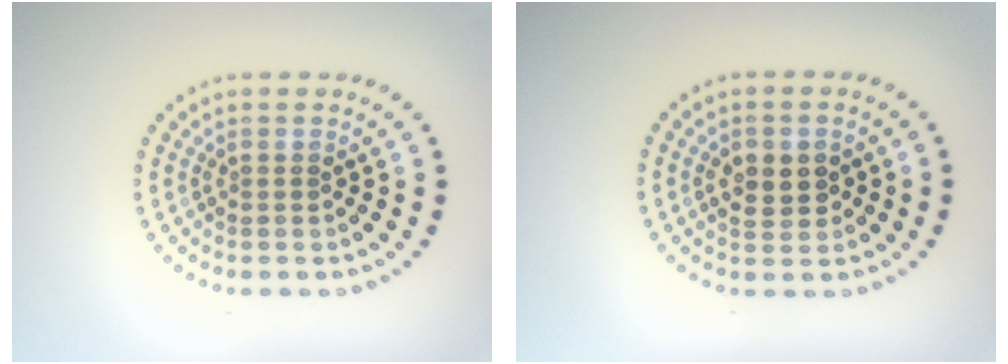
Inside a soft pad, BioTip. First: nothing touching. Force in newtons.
{"total": 2.8, "press": 2.7, "slide": 0.3}